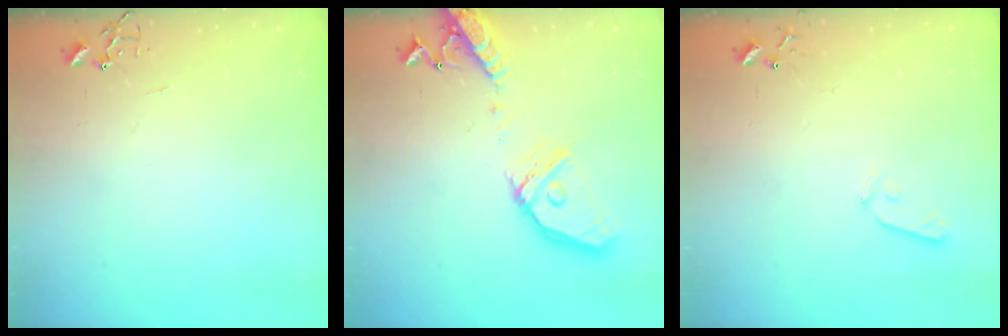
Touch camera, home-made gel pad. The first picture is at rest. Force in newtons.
{"total": 18.2, "press": 17.9, "slide": 3.1}
{"total": 5.4, "press": 5.4, "slide": 0.8}